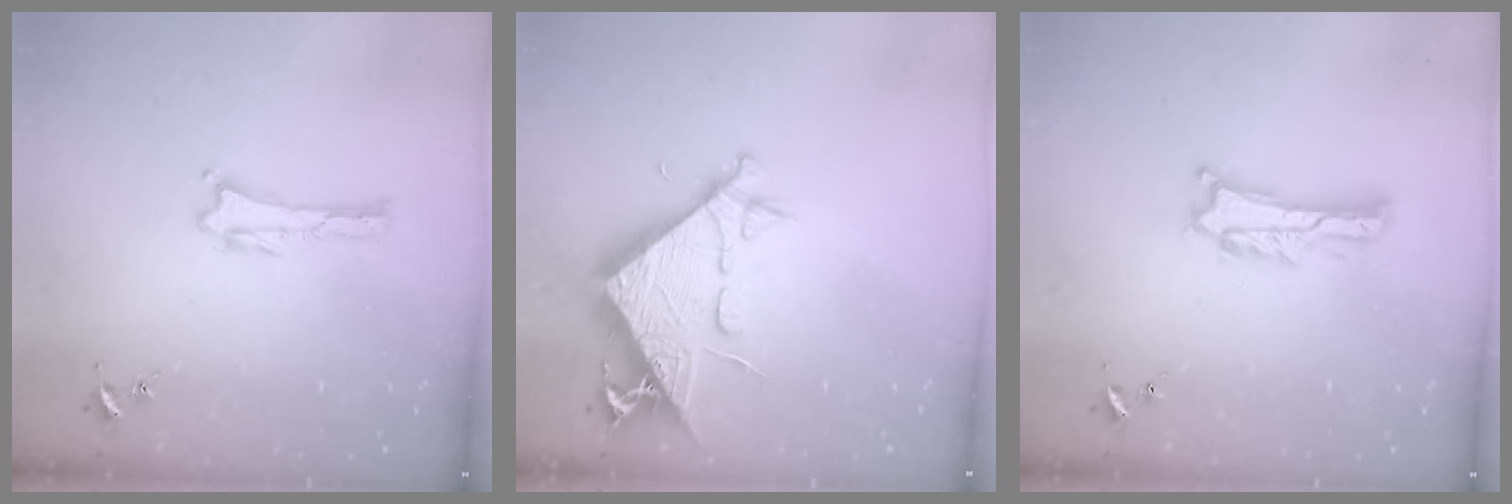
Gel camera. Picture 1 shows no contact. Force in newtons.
{"total": 9.8, "press": 9.7, "slide": 0.9}
{"total": 2.0, "press": 2.0, "slide": 0.3}